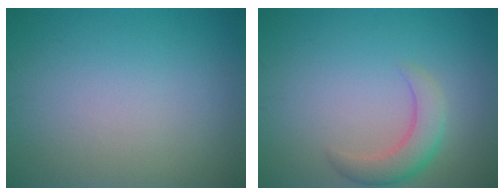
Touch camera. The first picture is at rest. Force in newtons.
{"total": 3.1, "press": 3.1, "slide": 0.3}